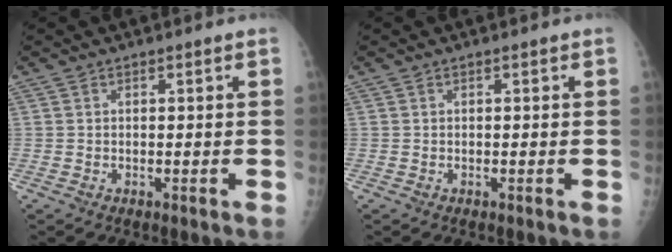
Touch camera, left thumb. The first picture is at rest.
{"total": 0.0}